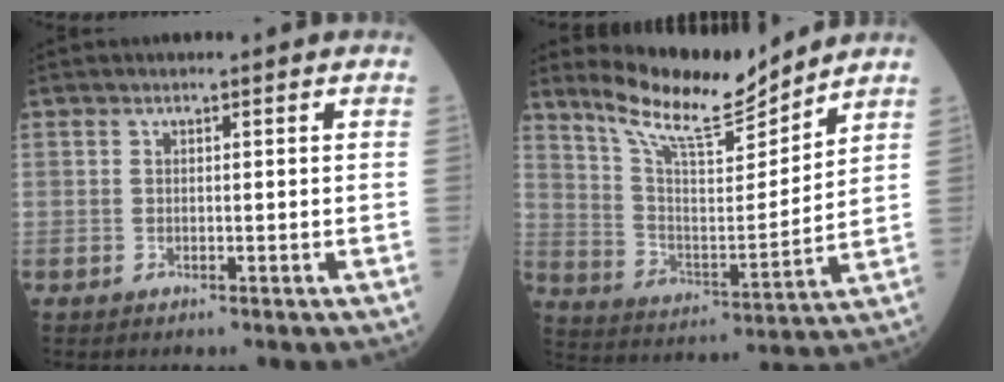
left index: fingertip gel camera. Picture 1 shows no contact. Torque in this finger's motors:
{"motor_torque": [1.07, -1.07, 0.28, 0.07]}